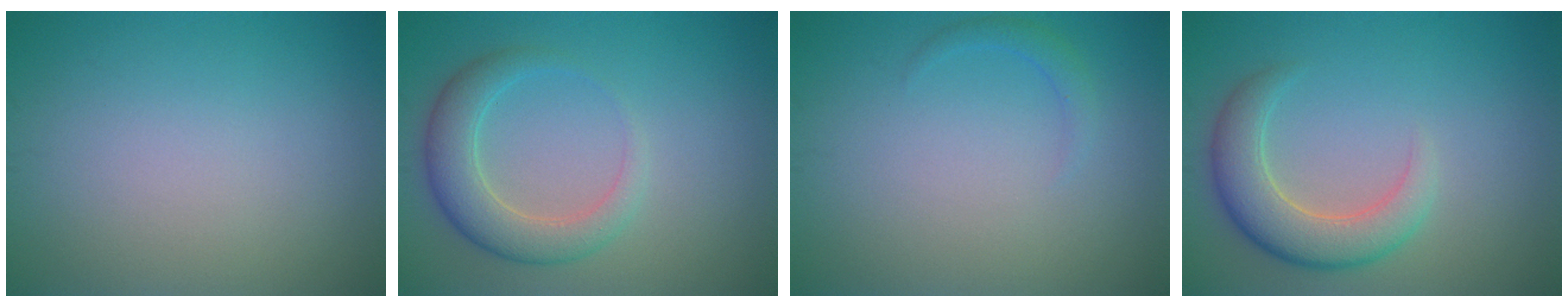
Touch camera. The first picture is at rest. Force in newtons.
{"total": 4.2, "press": 4.2, "slide": 0.2}
{"total": 1.1, "press": 1.1, "slide": 0.1}
{"total": 4.9, "press": 4.9, "slide": 0.6}